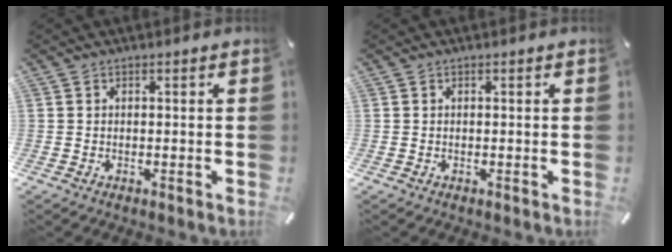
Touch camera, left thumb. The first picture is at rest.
{"total": 0.0}